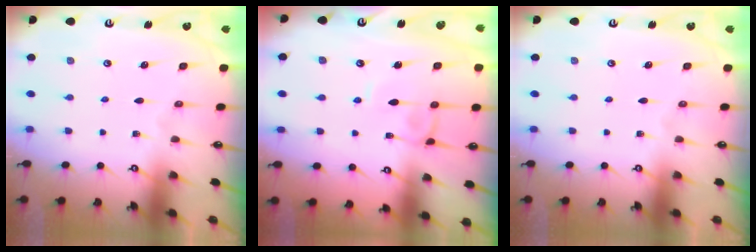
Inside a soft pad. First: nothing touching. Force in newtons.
{"total": 1.8, "press": 1.8, "slide": 0.3}
{"total": 0.0}